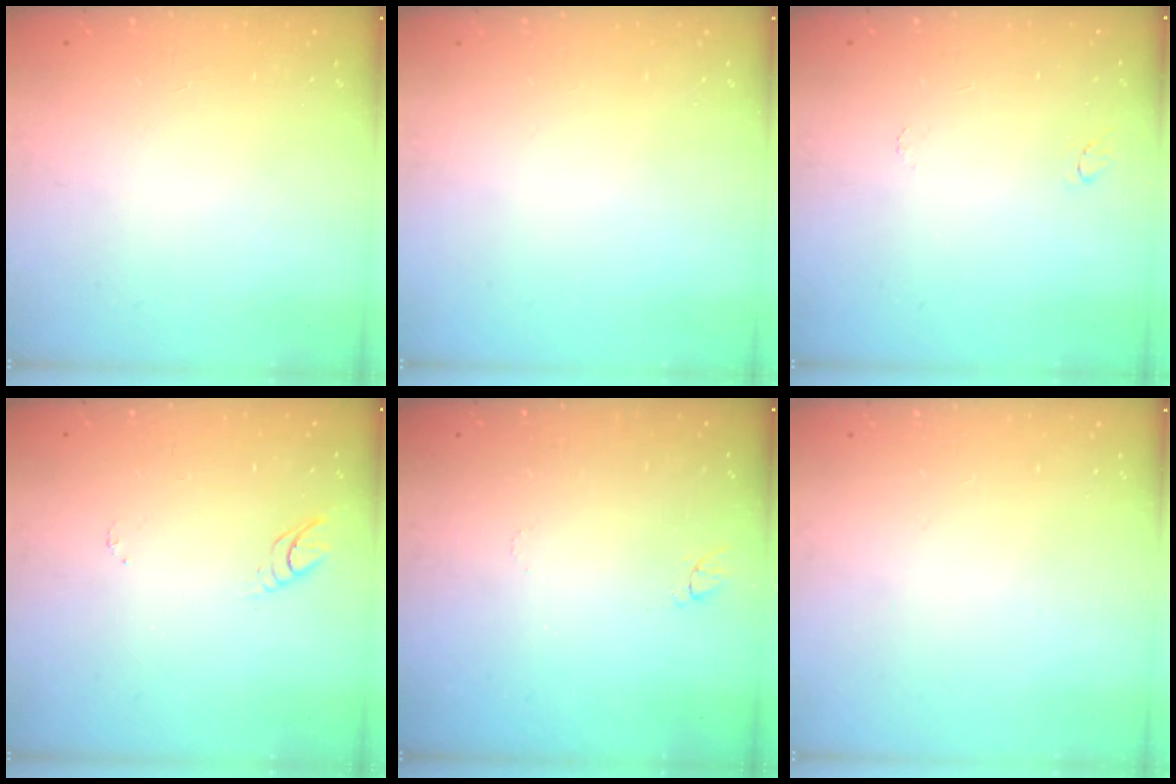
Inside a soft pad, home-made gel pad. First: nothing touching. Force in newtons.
{"total": 0.0}
{"total": 4.1, "press": 4.1, "slide": 0.3}
{"total": 3.5, "press": 3.5, "slide": 0.5}
{"total": 4.4, "press": 4.3, "slide": 0.5}
{"total": 0.0}